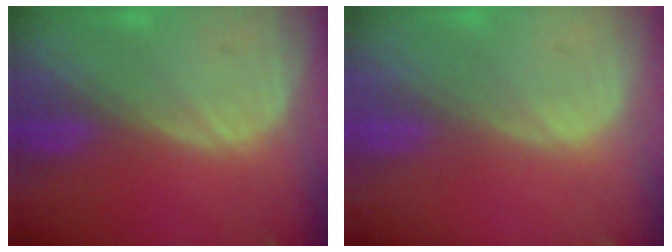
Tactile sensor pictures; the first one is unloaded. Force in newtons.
{"total": 0.0}